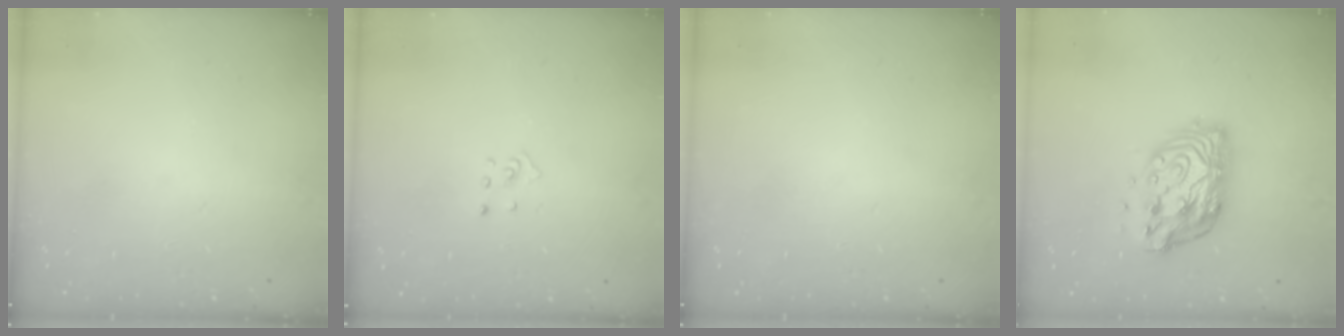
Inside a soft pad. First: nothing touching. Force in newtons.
{"total": 2.9, "press": 2.9, "slide": 0.3}
{"total": 0.0}
{"total": 12.5, "press": 12.5, "slide": 1.1}